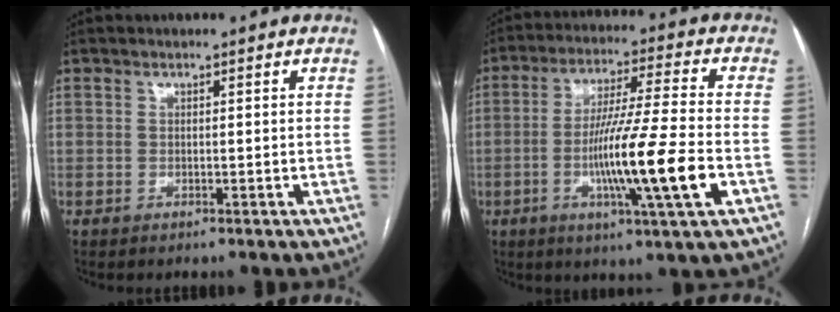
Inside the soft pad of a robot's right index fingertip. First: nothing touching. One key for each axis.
{"total": 14.9, "fx": -3.9, "fy": -0.9, "fz": 14.3, "tx": -0.261, "ty": -0.017, "tz": -0.073}